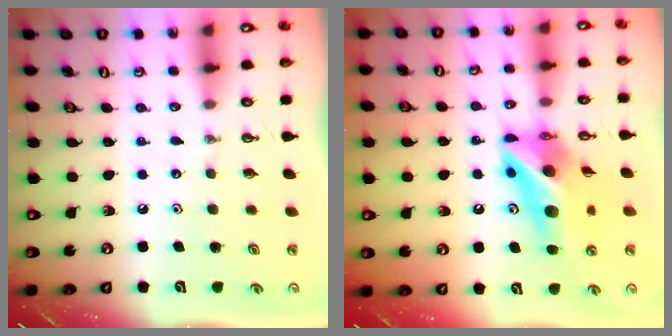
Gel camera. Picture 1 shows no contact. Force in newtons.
{"total": 14.5, "press": 14.4, "slide": 1.5}